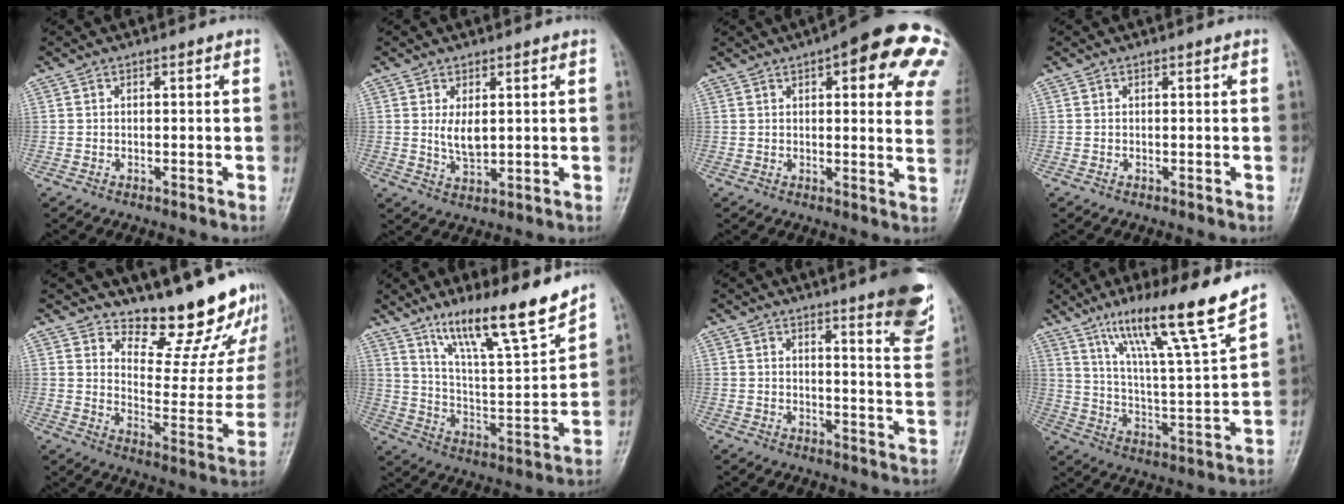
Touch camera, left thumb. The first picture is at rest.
{"total": 4.0, "force": [0.9, 2.0, 3.3], "torque": [-0.055, -0.013, 0.023]}
{"total": 20.4, "force": [9.3, 6.7, 16.9], "torque": [-0.179, -0.008, 0.098]}
{"total": 0.0}
{"total": 18.0, "force": [16.2, 5.4, 5.7], "torque": [-0.021, -0.153, 0.204]}
{"total": 16.3, "force": [12.3, 2.2, 10.4], "torque": [-0.155, -0.078, 0.219]}
{"total": 12.3, "force": [8.1, 2.0, 9.1], "torque": [-0.089, -0.048, 0.092]}
{"total": 16.9, "force": [11.9, 0.1, 12.0], "torque": [-0.187, -0.065, 0.202]}